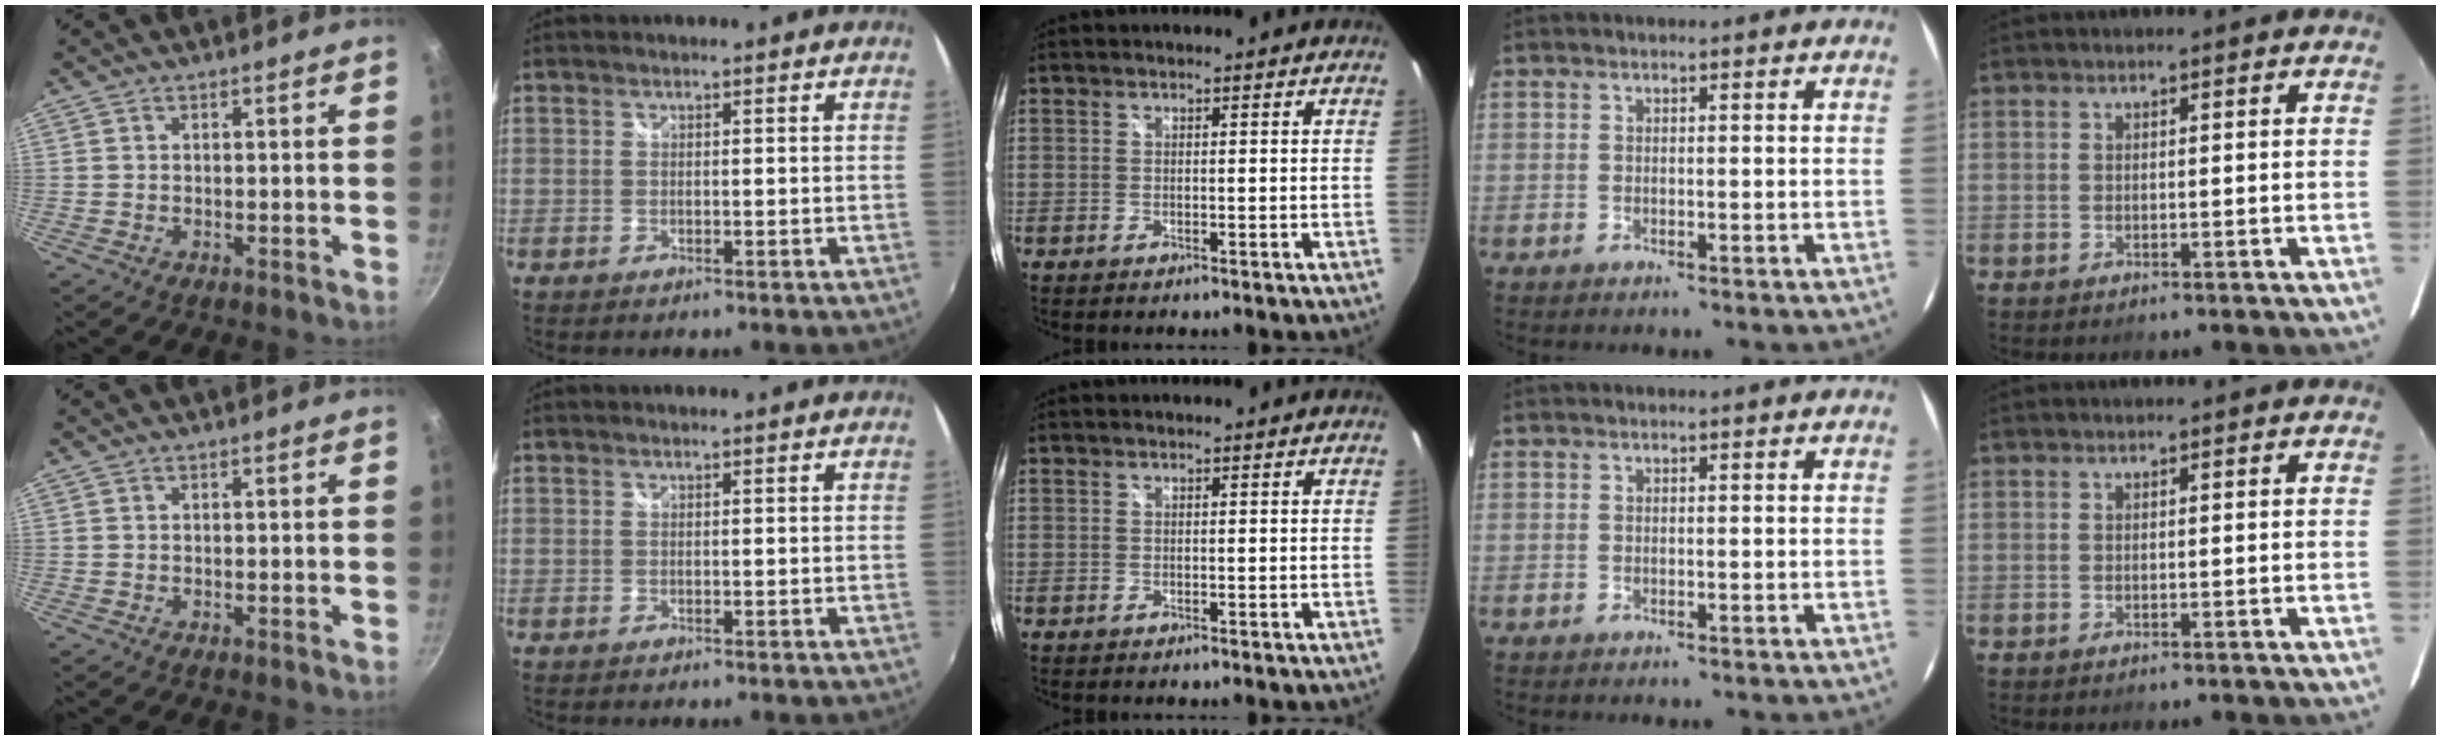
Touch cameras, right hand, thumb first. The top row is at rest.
{}